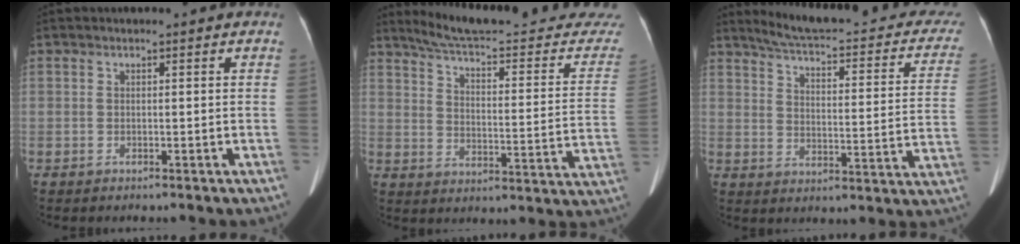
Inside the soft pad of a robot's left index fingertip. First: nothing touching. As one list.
[{"total": 27.6, "force": [26.3, 2.3, 8.2], "torque": [-0.112, -0.112, 0.321]}, {"total": 23.6, "force": [20.5, 4.7, 10.7], "torque": [-0.140, -0.038, 0.236]}]